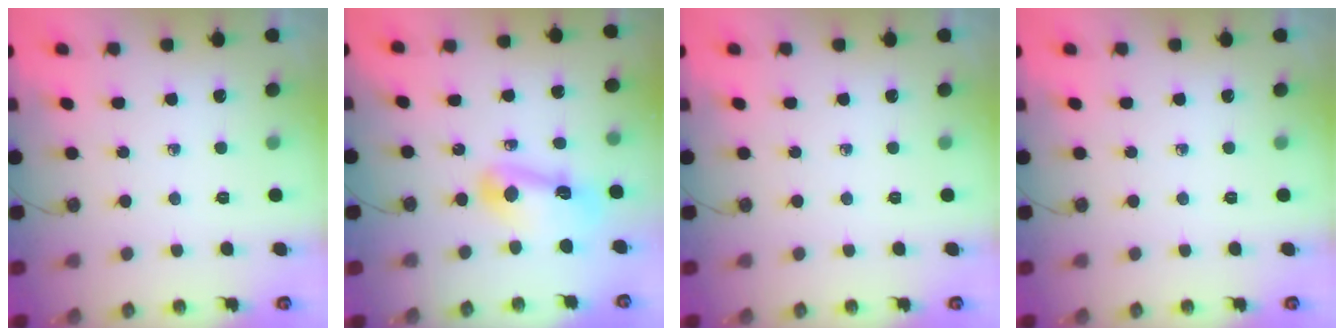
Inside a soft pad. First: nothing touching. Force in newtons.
{"total": 11.0, "press": 10.9, "slide": 1.1}
{"total": 0.0}
{"total": 0.0}